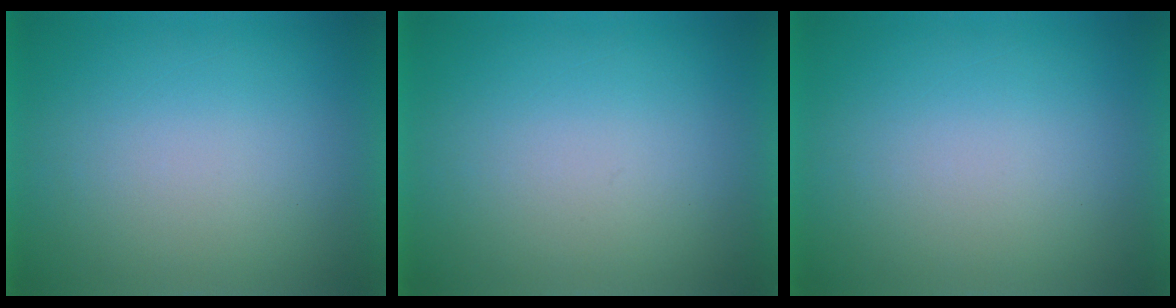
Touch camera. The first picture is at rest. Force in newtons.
{"total": 0.0}
{"total": 0.0}